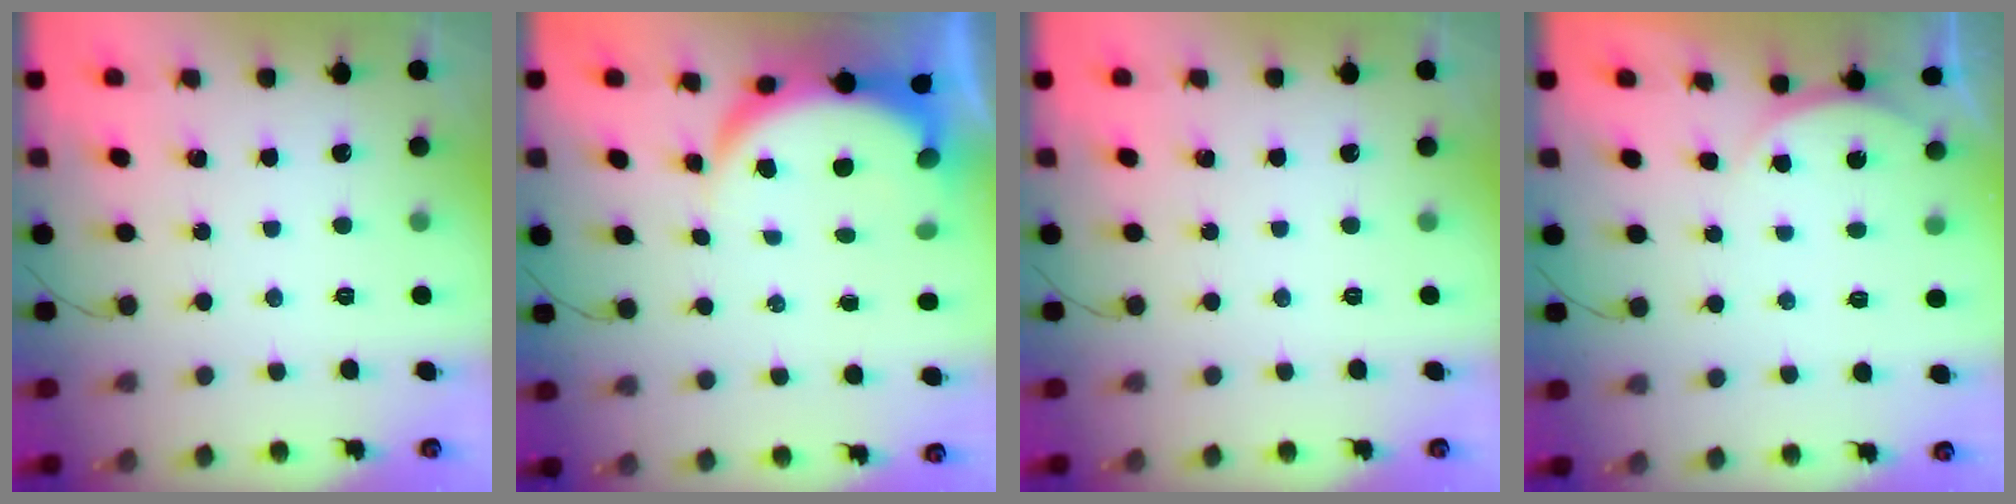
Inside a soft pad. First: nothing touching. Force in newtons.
{"total": 7.1, "press": 7.1, "slide": 0.9}
{"total": 0.0}
{"total": 2.8, "press": 2.1, "slide": 1.7}